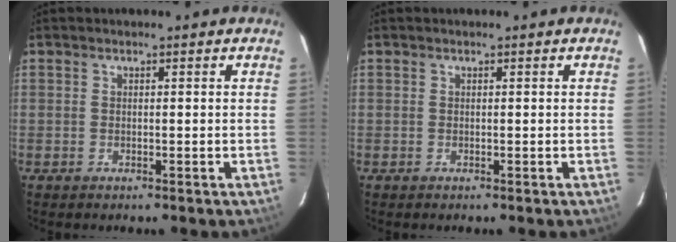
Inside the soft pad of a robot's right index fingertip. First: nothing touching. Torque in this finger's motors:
{"motor_torque": [0.00, 0.00, 0.00, 0.00]}